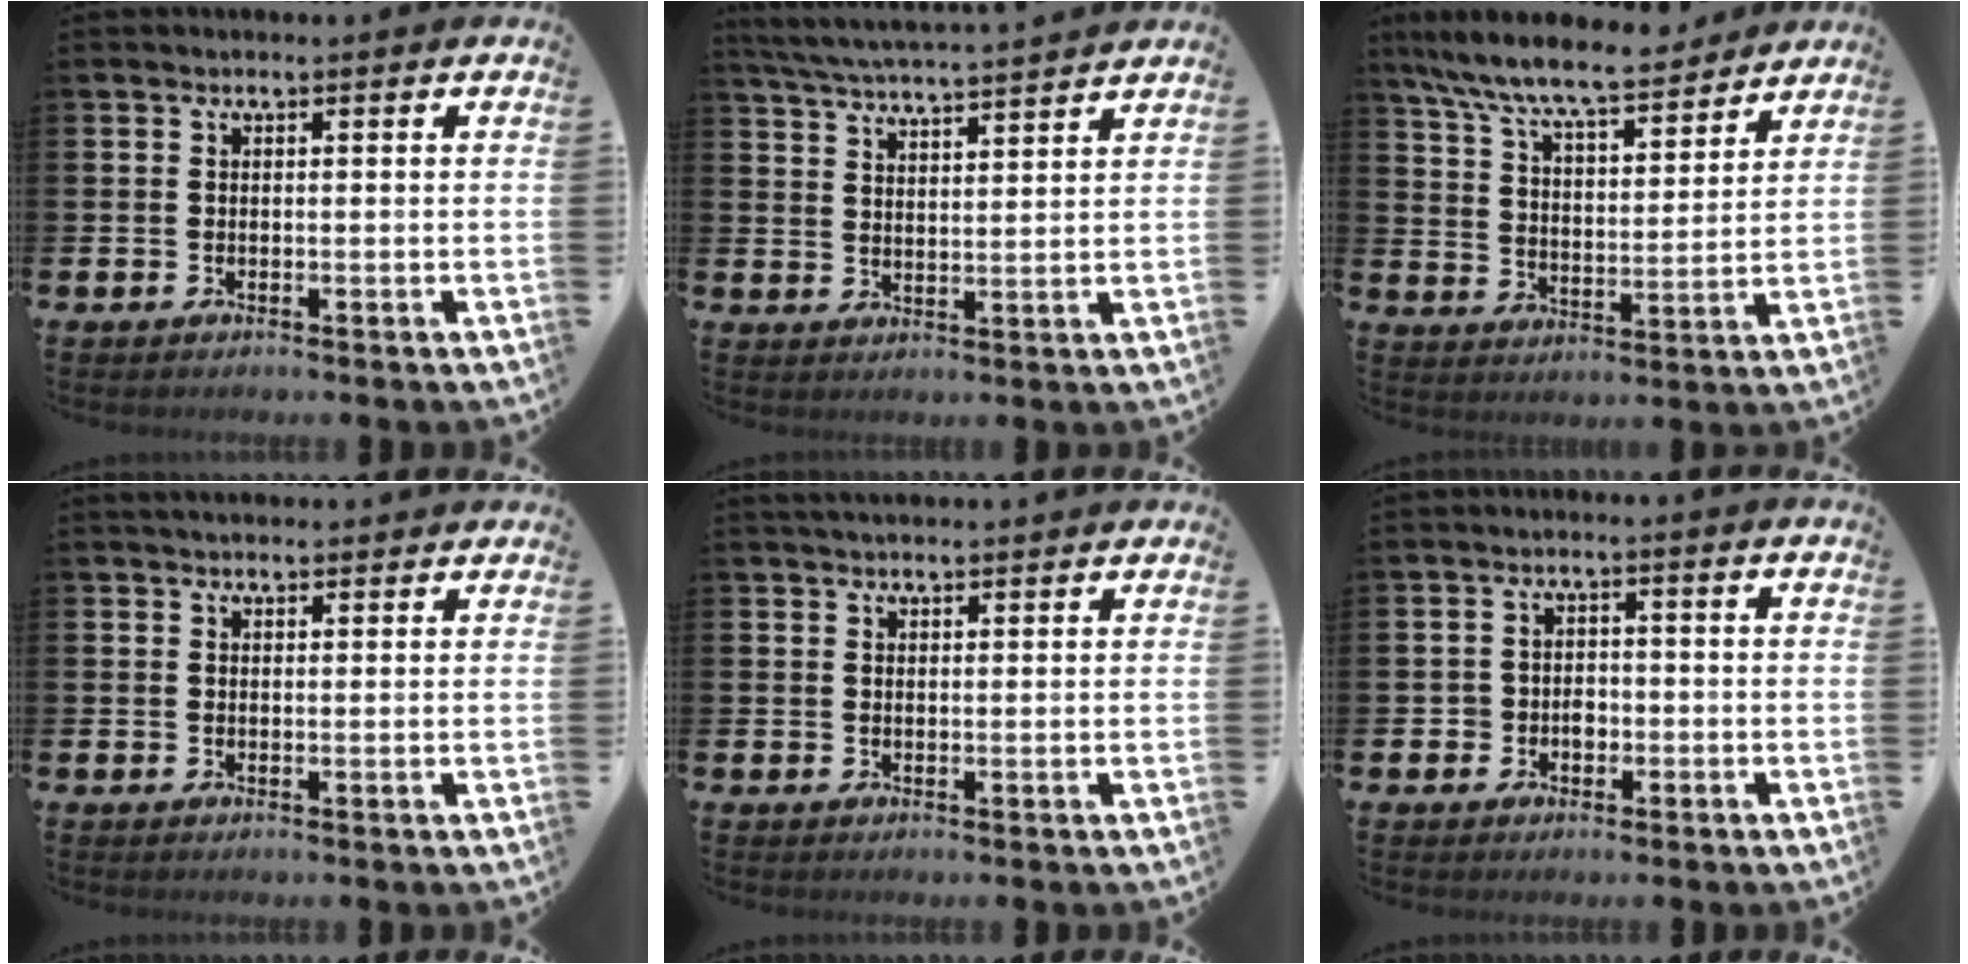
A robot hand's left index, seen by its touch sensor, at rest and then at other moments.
{"total": 5.4, "force": [5.4, -0.2, 1.0], "torque": [-0.041, -0.031, 0.095]}
{"total": 9.5, "force": [8.7, 1.4, 3.5], "torque": [-0.098, -0.053, 0.151]}
{"total": 2.0, "force": [1.9, 0.5, 0.2], "torque": [0.001, -0.005, 0.034]}
{"total": 2.1, "force": [2.0, 0.4, 0.4], "torque": [-0.003, -0.006, 0.035]}
{"total": 2.4, "force": [-0.9, 2.1, 0.5], "torque": [-0.004, 0.001, -0.025]}